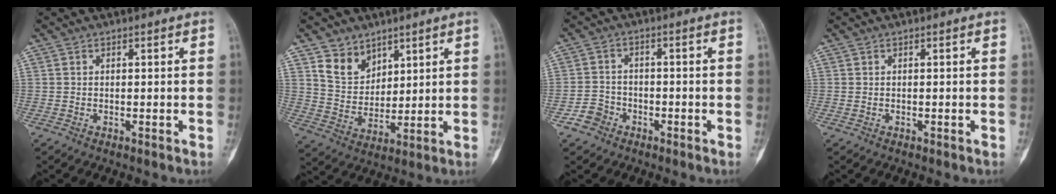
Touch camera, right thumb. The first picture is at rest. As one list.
[{"total": 8.1, "force": [5.2, 5.6, 2.6], "torque": [-0.018, -0.042, 0.108]}, {"total": 3.8, "force": [-2.3, 3.0, 0.6], "torque": [0.005, 0.022, -0.045]}, {"total": 0.0}]